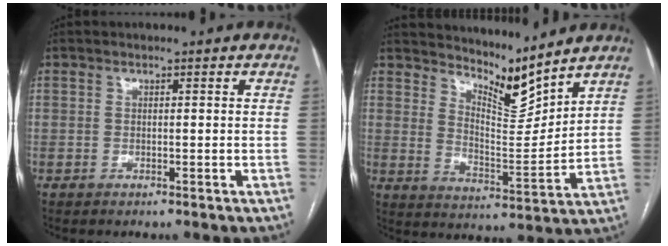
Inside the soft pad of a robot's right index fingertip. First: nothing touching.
{"total": 8.3, "force": [7.9, 0.6, 2.7], "torque": [-0.054, -0.023, 0.143]}